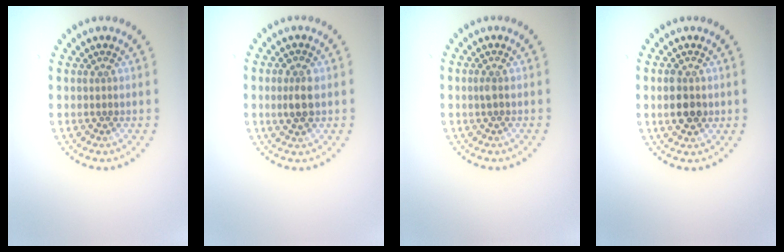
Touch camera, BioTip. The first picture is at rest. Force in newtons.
{"total": 2.2, "press": 2.2, "slide": 0.2}
{"total": 0.6, "press": 0.6, "slide": 0.3}
{"total": 3.0, "press": 3.0, "slide": 0.2}